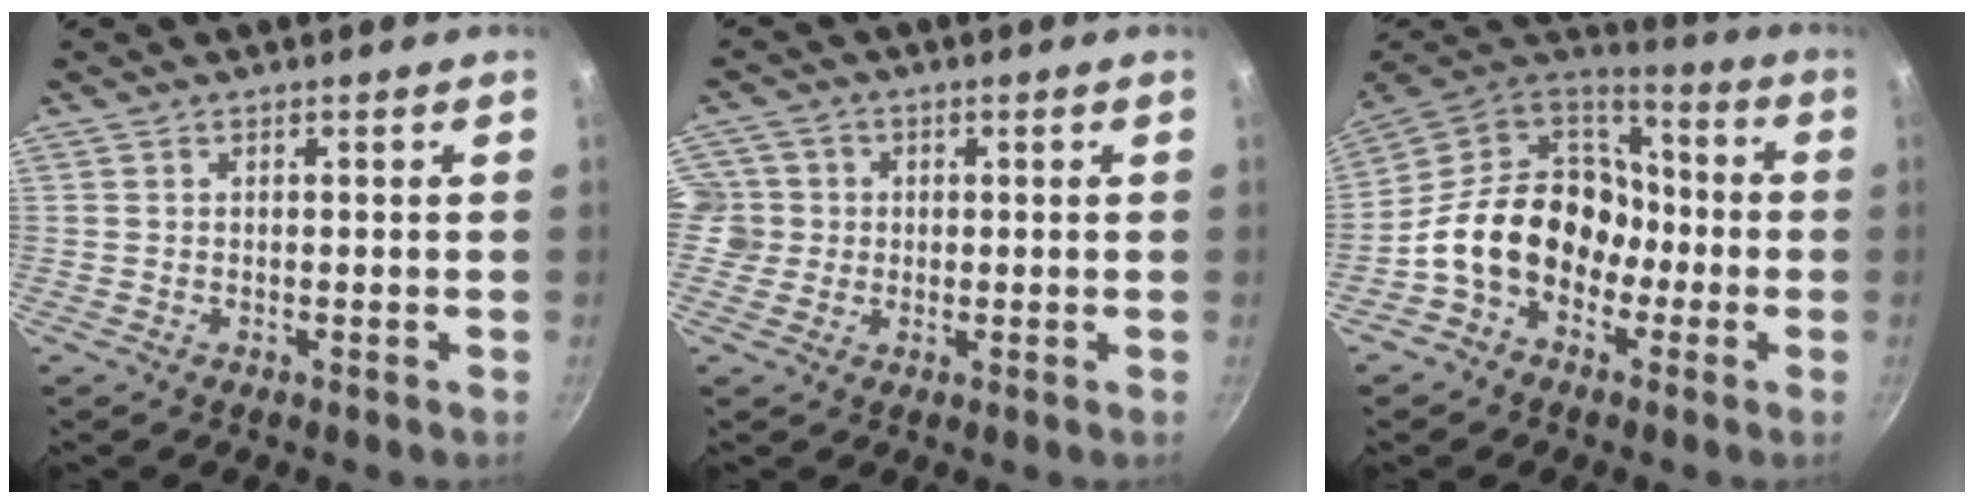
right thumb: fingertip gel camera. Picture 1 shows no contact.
{"total": 5.4, "force": [0.3, 5.3, 1.0], "torque": [0.017, 0.003, -0.003]}
{"total": 18.7, "force": [-4.7, 14.4, 10.9], "torque": [-0.138, 0.068, -0.093]}